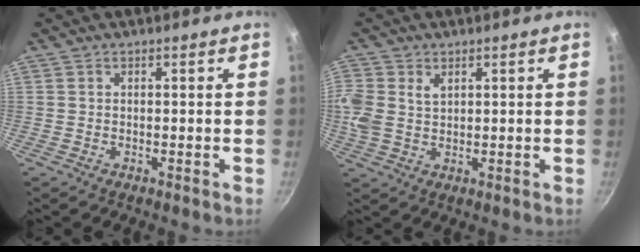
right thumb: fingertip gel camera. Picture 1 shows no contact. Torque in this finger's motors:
{"motor_torque": [0.36, 0.36, 0.50, 0.31, 0.08]}